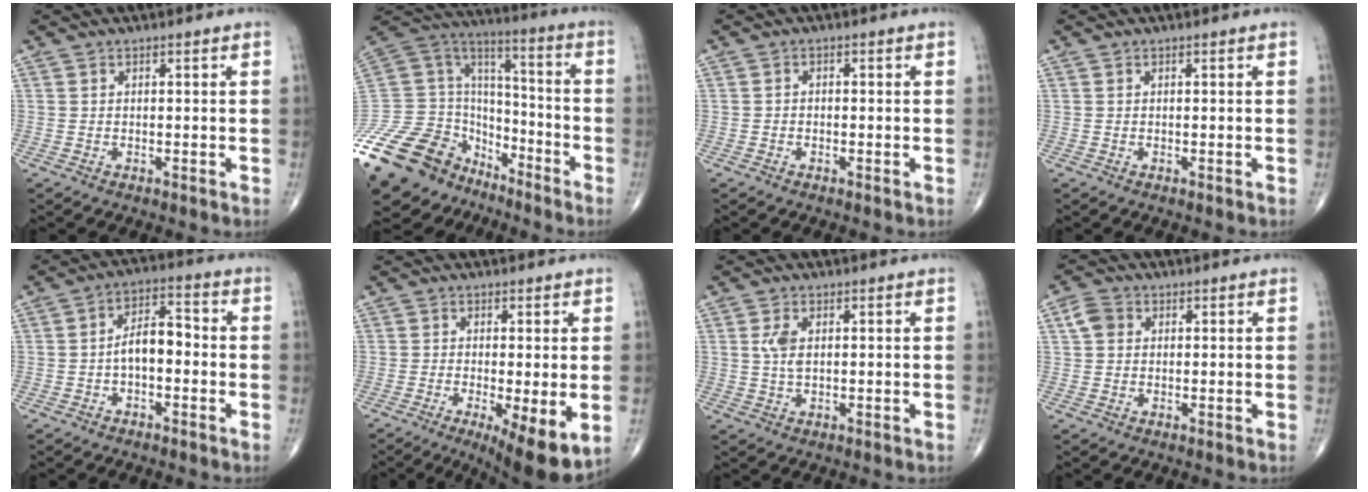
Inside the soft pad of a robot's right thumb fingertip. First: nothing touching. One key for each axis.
{"total": 29.7, "fx": -18.7, "fy": 18.7, "fz": 13.5, "tx": -0.325, "ty": 0.065, "tz": -0.318}
{"total": 0.8, "fx": -0.3, "fy": 0.6, "fz": 0.4, "tx": -0.002, "ty": 0.002, "tz": -0.010}
{"total": 0.0}
{"total": 7.0, "fx": -1.2, "fy": 3.7, "fz": 5.8, "tx": -0.087, "ty": 0.033, "tz": -0.030}
{"total": 10.5, "fx": -3.1, "fy": 2.8, "fz": 9.6, "tx": -0.146, "ty": -0.022, "tz": -0.042}
{"total": 3.4, "fx": 0.7, "fy": 1.8, "fz": 2.8, "tx": -0.062, "ty": -0.001, "tz": 0.014}
{"total": 3.6, "fx": 0.9, "fy": 2.9, "fz": 1.9, "tx": -0.031, "ty": 0.008, "tz": 0.014}